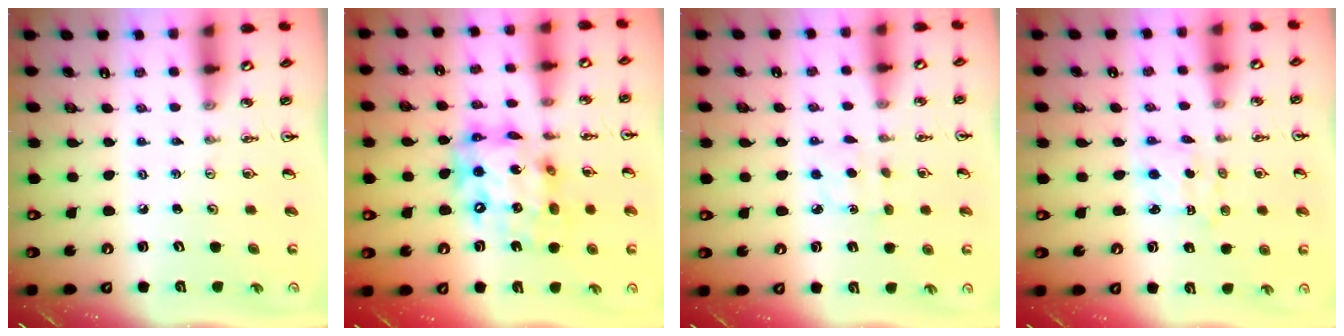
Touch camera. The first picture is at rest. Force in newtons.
{"total": 17.2, "press": 17.1, "slide": 1.4}
{"total": 4.6, "press": 4.5, "slide": 0.5}
{"total": 1.9, "press": 1.8, "slide": 0.6}